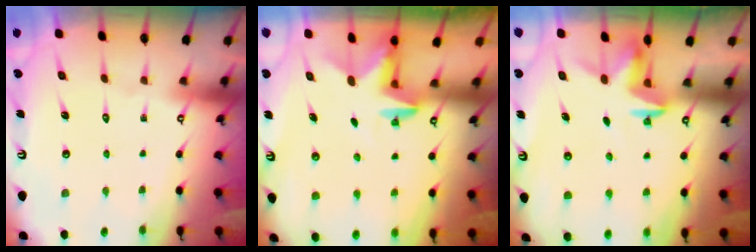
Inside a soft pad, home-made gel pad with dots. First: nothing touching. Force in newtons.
{"total": 2.6, "press": 2.5, "slide": 0.4}
{"total": 3.2, "press": 3.2, "slide": 0.3}